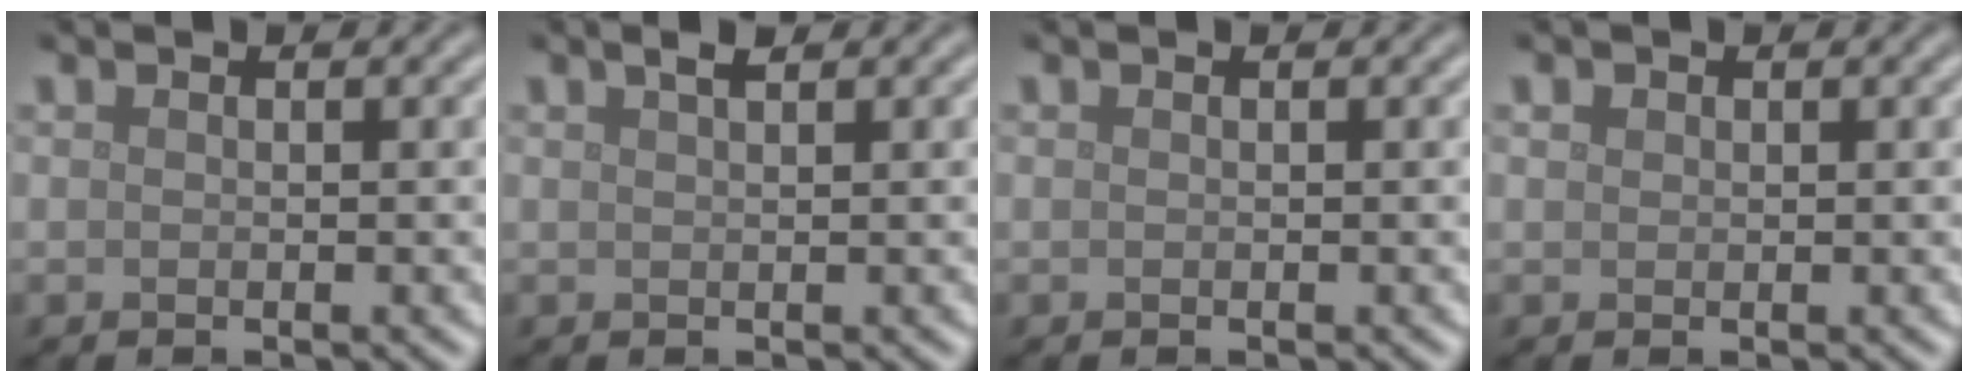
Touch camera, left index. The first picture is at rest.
{"total": 1.3, "force": [0.9, 0.3, 0.9], "torque": [-0.012, 0.005, 0.013]}
{"total": 0.0}
{"total": 0.6, "force": [0.3, 0.5, 0.1], "torque": [0.000, 0.000, 0.006]}